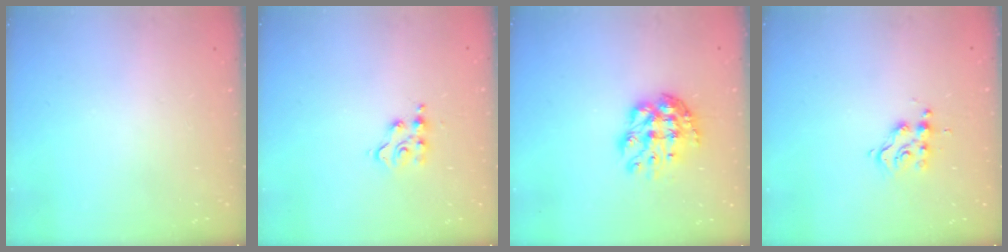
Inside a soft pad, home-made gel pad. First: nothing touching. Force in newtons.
{"total": 5.1, "press": 5.1, "slide": 0.4}
{"total": 10.5, "press": 10.4, "slide": 0.8}
{"total": 5.7, "press": 5.7, "slide": 0.1}